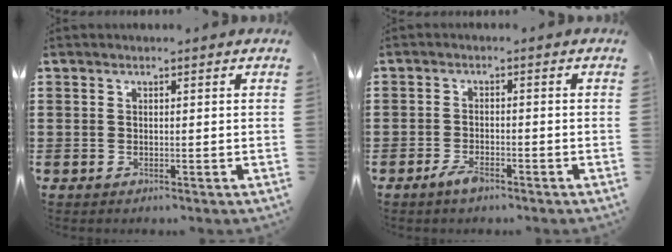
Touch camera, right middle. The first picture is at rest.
{"total": 1.3, "force": [-0.9, 0.5, 0.7], "torque": [-0.016, -0.004, -0.017]}